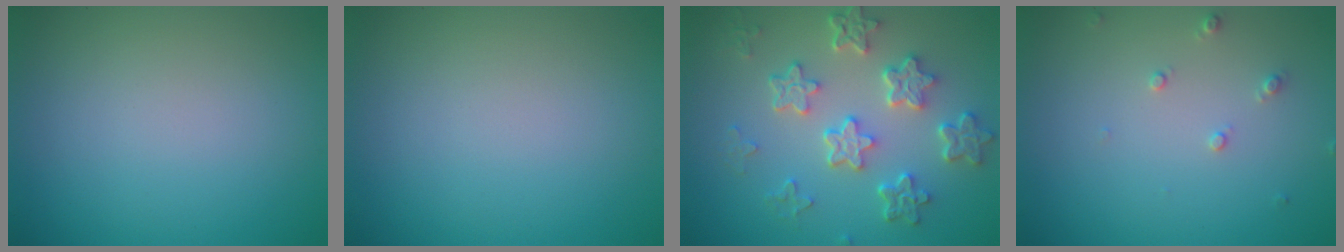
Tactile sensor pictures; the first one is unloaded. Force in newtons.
{"total": 0.0}
{"total": 5.6, "press": 4.3, "slide": 3.6}
{"total": 1.1, "press": 1.1, "slide": 0.2}